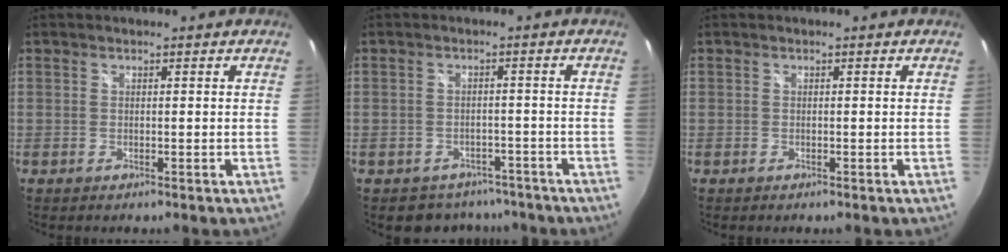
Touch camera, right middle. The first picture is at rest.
{"total": 7.1, "force": [-5.5, 4.4, 1.1], "torque": [-0.029, 0.014, -0.066]}
{"total": 0.0}